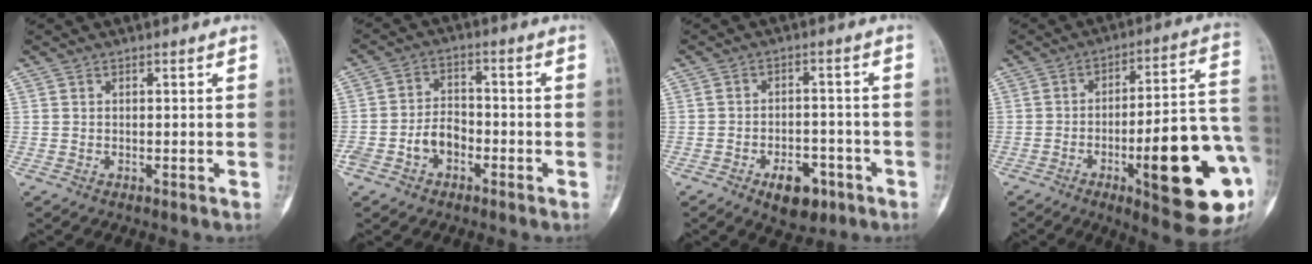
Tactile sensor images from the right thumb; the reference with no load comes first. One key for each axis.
{"total": 6.0, "fx": -2.4, "fy": 4.2, "fz": 3.5, "tx": -0.049, "ty": 0.032, "tz": -0.046}
{"total": 8.1, "fx": -4.2, "fy": 4.6, "fz": 5.1, "tx": -0.052, "ty": 0.024, "tz": -0.058}
{"total": 23.3, "fx": -6.9, "fy": 5.5, "fz": 21.5, "tx": -0.257, "ty": 0.020, "tz": -0.086}